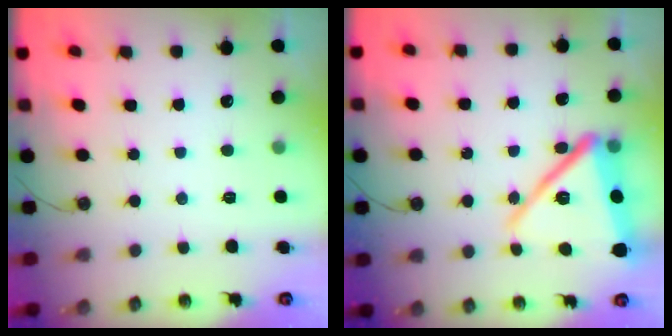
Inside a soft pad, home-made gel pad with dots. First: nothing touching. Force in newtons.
{"total": 19.4, "press": 16.4, "slide": 10.3}